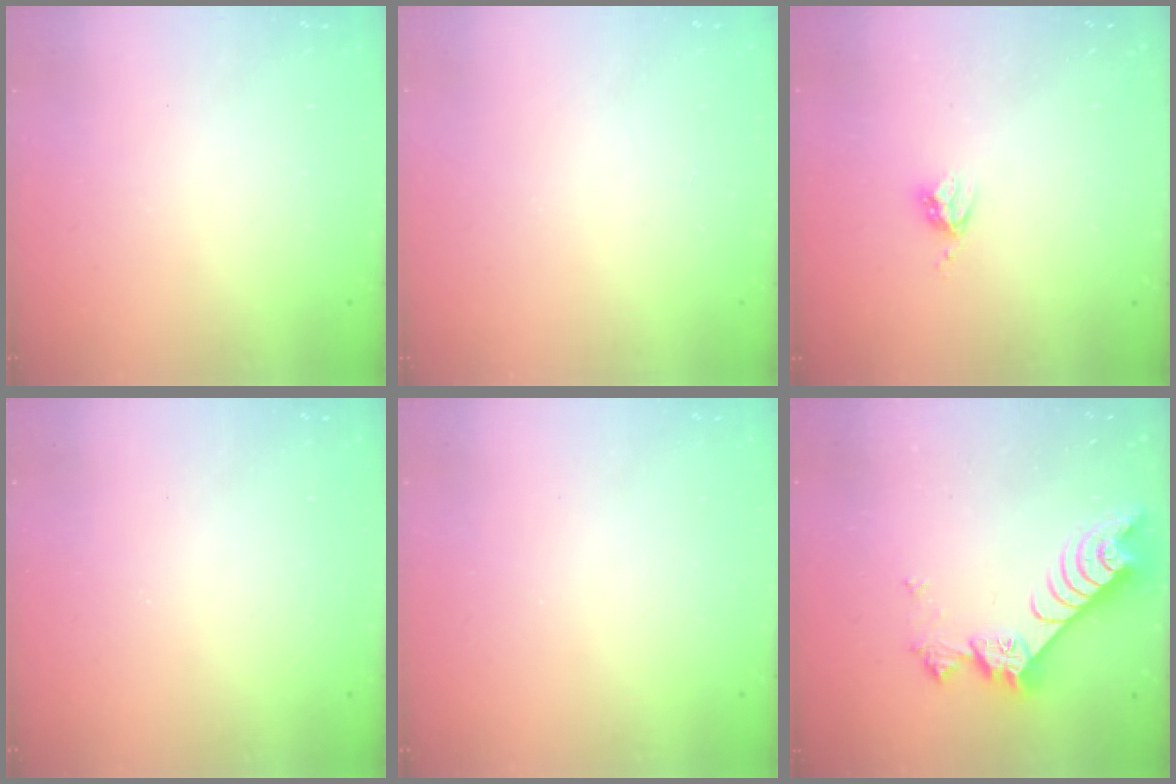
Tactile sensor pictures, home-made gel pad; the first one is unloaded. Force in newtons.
{"total": 0.0}
{"total": 4.0, "press": 3.9, "slide": 0.6}
{"total": 0.0}
{"total": 0.0}
{"total": 7.9, "press": 7.9, "slide": 0.7}